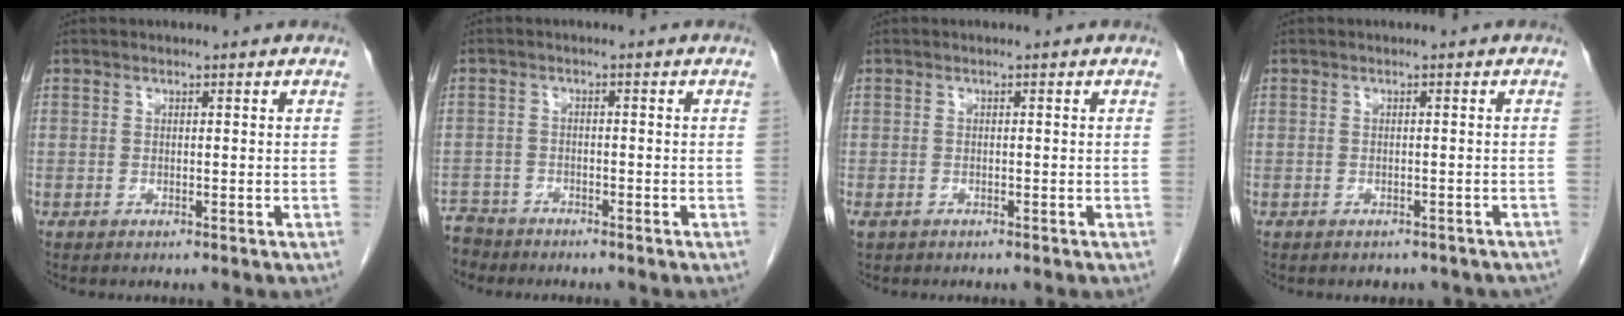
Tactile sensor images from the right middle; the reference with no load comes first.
{"total": 3.7, "force": [-3.4, 1.2, -0.8], "torque": [0.017, -0.005, -0.067]}
{"total": 1.8, "force": [-1.1, 1.0, 1.0], "torque": [-0.018, -0.003, -0.010]}
{"total": 6.1, "force": [-5.2, 2.7, 1.5], "torque": [-0.014, 0.001, -0.049]}